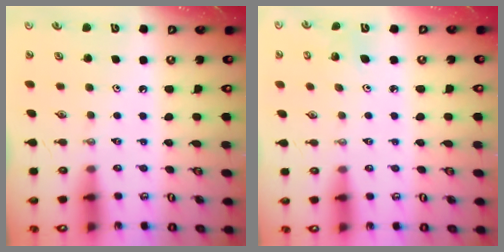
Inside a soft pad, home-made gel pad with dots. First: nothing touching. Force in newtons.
{"total": 2.8, "press": 2.8, "slide": 0.4}